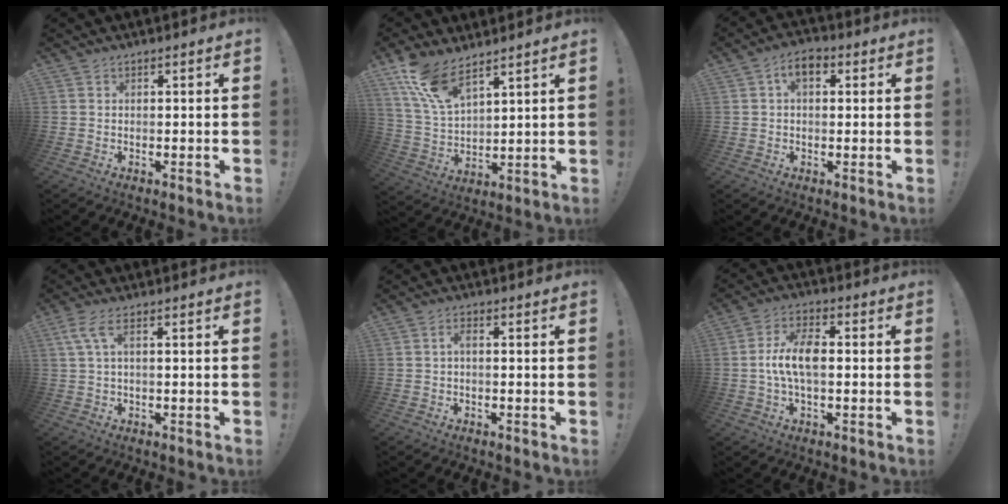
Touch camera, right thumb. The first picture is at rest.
{"total": 11.9, "force": [9.0, 4.3, 6.5], "torque": [-0.137, -0.047, 0.172]}
{"total": 5.4, "force": [1.3, 3.3, 4.0], "torque": [-0.065, 0.008, 0.023]}
{"total": 4.6, "force": [1.4, 1.3, 4.2], "torque": [-0.090, -0.004, 0.026]}
{"total": 2.2, "force": [-0.5, 0.6, 2.0], "torque": [-0.039, 0.008, -0.010]}
{"total": 9.7, "force": [-0.6, 4.7, 8.5], "torque": [-0.181, 0.005, -0.012]}